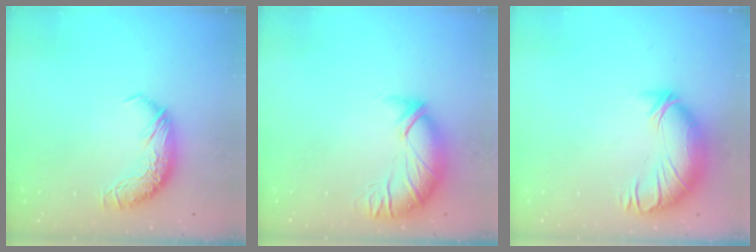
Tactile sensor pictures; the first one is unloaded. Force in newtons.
{"total": 2.8, "press": 1.2, "slide": 2.5}
{"total": 3.3, "press": 0.7, "slide": 3.3}